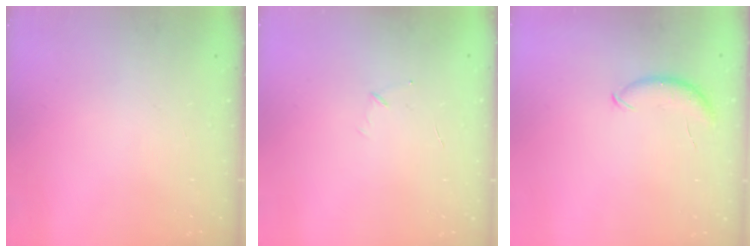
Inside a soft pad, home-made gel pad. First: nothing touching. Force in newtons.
{"total": 3.6, "press": 3.5, "slide": 0.9}
{"total": 7.4, "press": 7.4, "slide": 1.1}